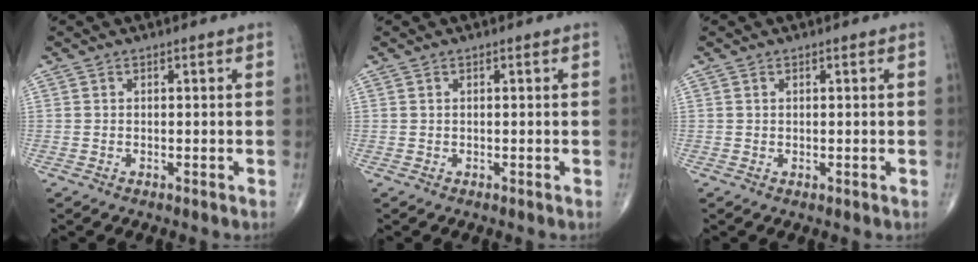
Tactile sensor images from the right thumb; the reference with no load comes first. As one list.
[{"total": 0.0}, {"total": 0.0}]